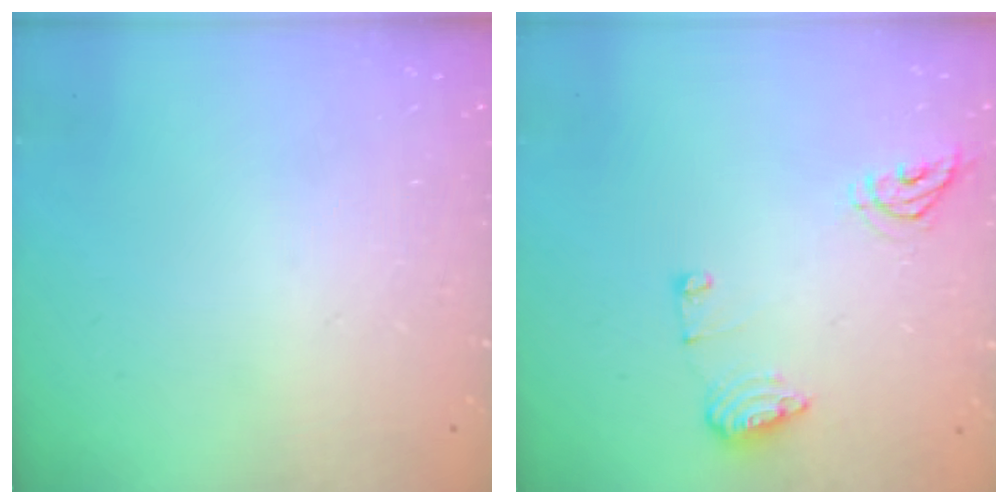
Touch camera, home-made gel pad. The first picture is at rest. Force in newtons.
{"total": 8.6, "press": 8.5, "slide": 0.1}